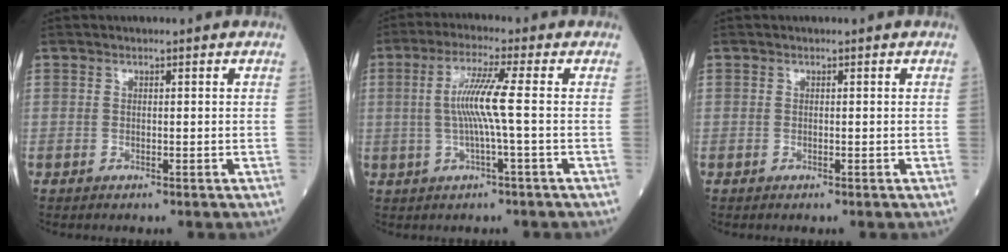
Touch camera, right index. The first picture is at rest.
{"total": 6.8, "force": [0.0, -0.9, 6.7], "torque": [-0.138, 0.005, -0.001]}
{"total": 0.0}